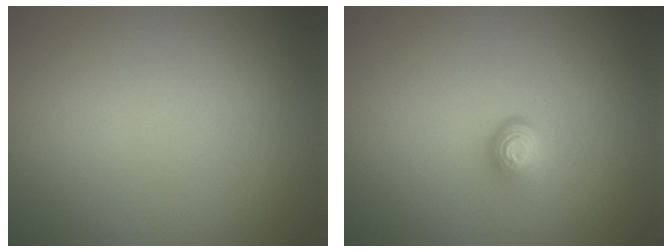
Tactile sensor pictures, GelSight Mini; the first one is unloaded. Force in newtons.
{"total": 1.7, "press": 1.1, "slide": 1.3}